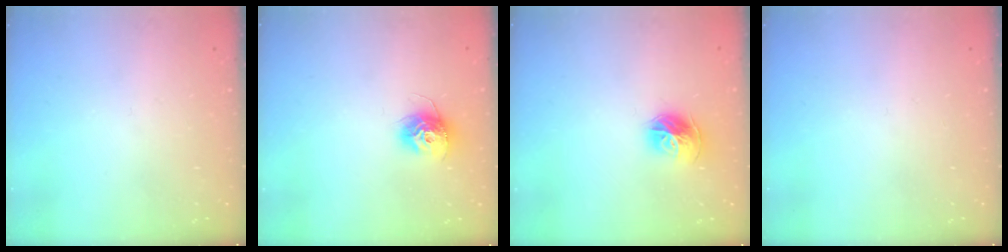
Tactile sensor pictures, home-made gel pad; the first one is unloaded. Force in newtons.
{"total": 11.0, "press": 11.0, "slide": 0.8}
{"total": 10.6, "press": 10.5, "slide": 1.2}
{"total": 0.0}